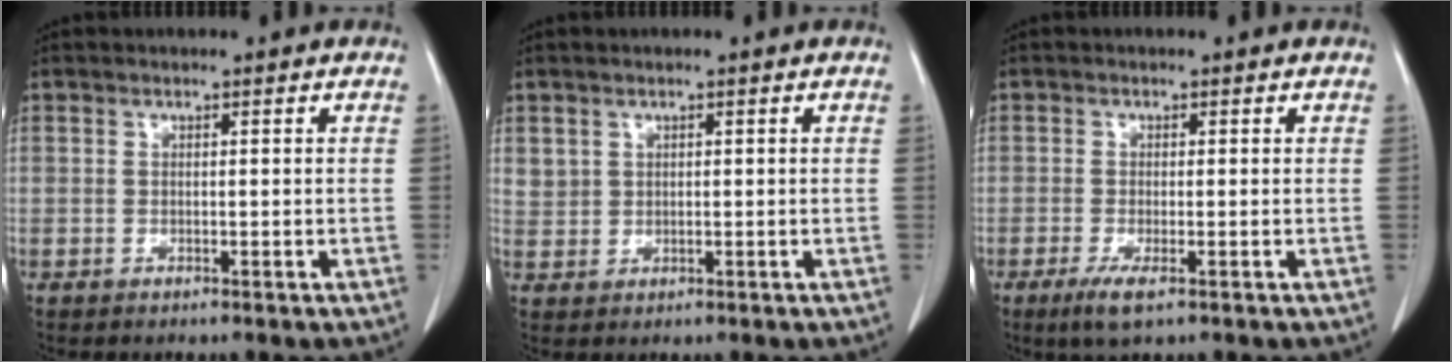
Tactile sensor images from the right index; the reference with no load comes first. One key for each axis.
{"total": 2.2, "fx": 1.1, "fy": 1.9, "fz": 0.4, "tx": 0.004, "ty": 0.005, "tz": 0.021}
{"total": 3.4, "fx": -1.8, "fy": 0.6, "fz": 2.8, "tx": -0.055, "ty": -0.009, "tz": -0.031}